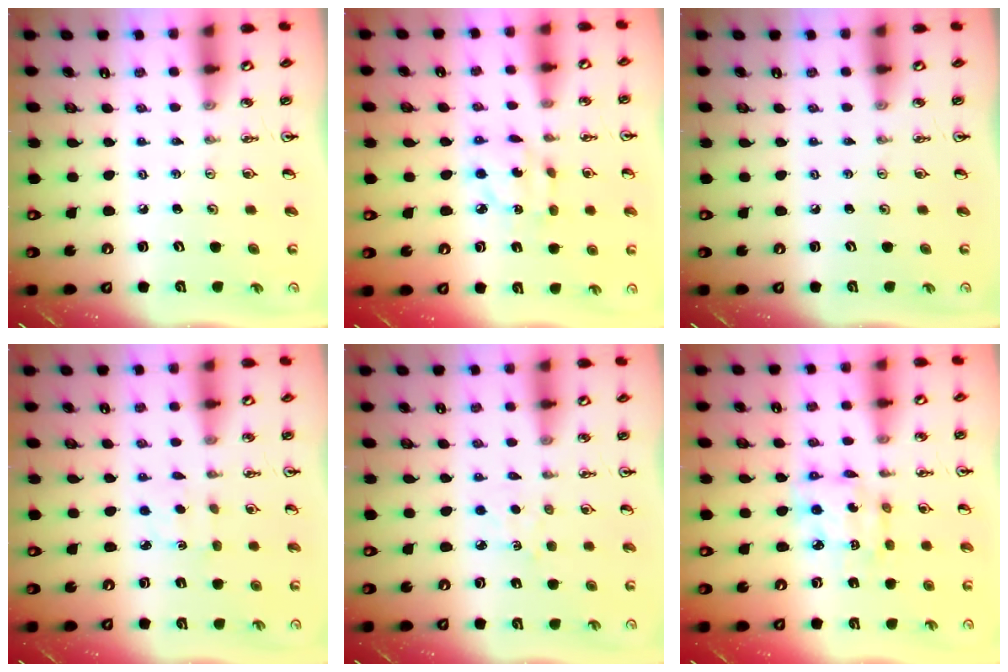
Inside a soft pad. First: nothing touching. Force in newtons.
{"total": 5.7, "press": 5.7, "slide": 0.2}
{"total": 0.0}
{"total": 1.8, "press": 1.7, "slide": 0.5}
{"total": 3.5, "press": 3.5, "slide": 0.4}
{"total": 7.9, "press": 7.9, "slide": 0.6}